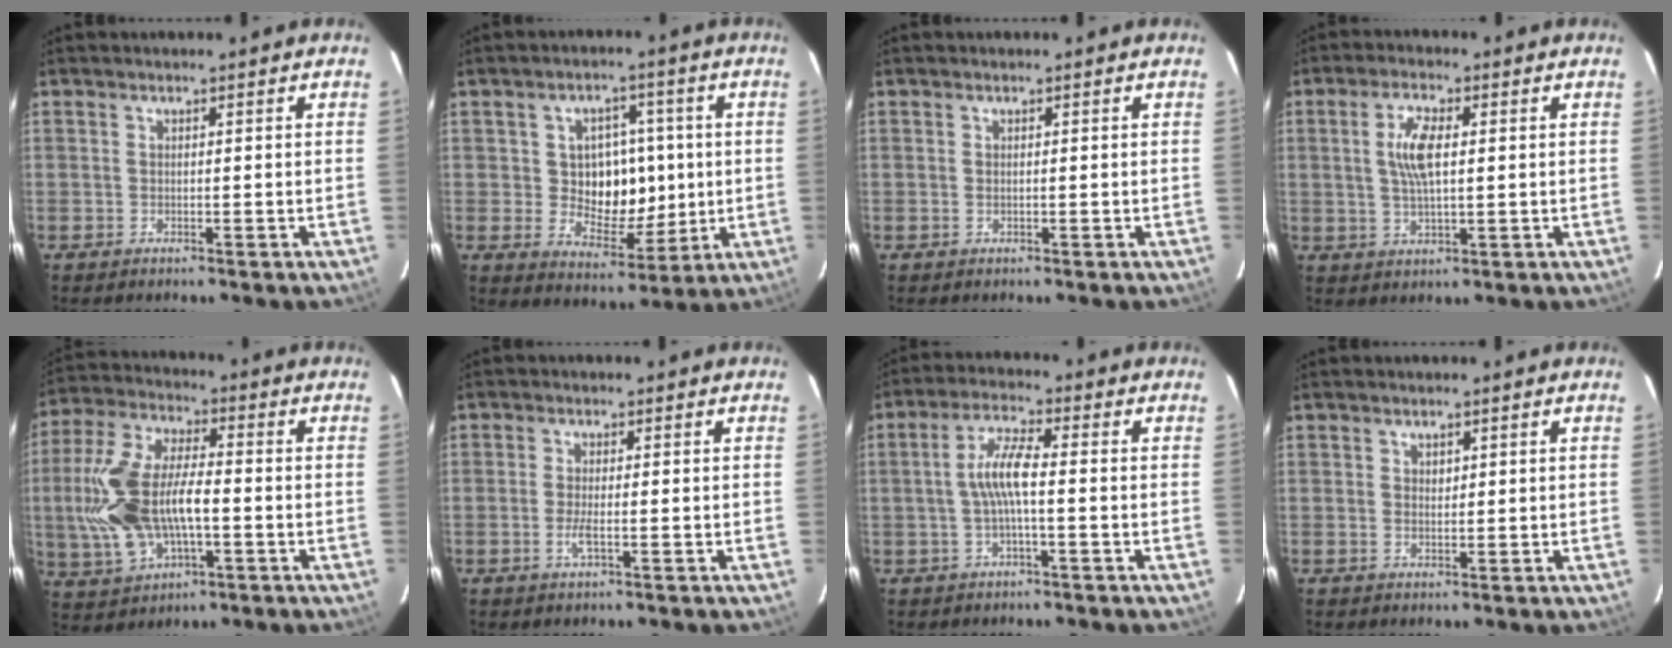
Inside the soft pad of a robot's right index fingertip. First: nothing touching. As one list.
[{"total": 9.6, "force": [0.2, 7.8, 5.7], "torque": [-0.103, 0.008, 0.016]}, {"total": 0.0}, {"total": 6.4, "force": [1.1, 2.4, 5.8], "torque": [-0.112, 0.006, 0.023]}, {"total": 17.4, "force": [-2.4, 8.8, 14.8], "torque": [-0.327, 0.003, -0.037]}, {"total": 2.4, "force": [-0.8, 0.2, 2.3], "torque": [-0.047, -0.004, -0.017]}, {"total": 5.7, "force": [-0.9, 0.7, 5.6], "torque": [-0.117, 0.011, -0.016]}, {"total": 0.8, "force": [0.5, 0.6, 0.2], "torque": [-0.003, 0.003, 0.009]}]